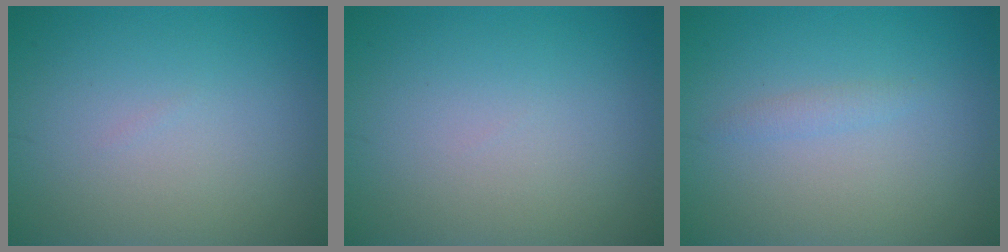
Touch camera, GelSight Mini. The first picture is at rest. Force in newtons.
{"total": 0.0}
{"total": 0.9, "press": 0.9, "slide": 0.0}